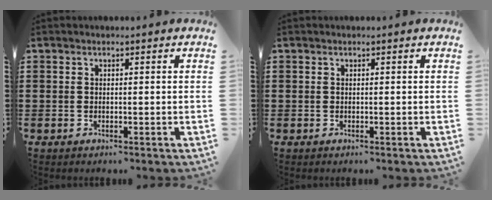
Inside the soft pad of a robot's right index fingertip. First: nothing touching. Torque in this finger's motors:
{"motor_torque": [0.00, 0.00, 0.00, -0.01]}